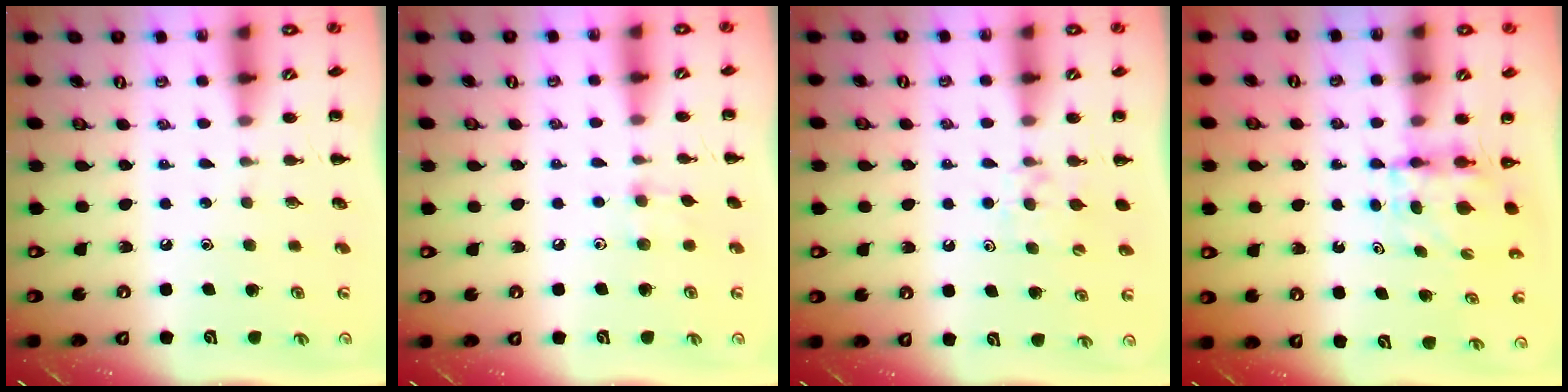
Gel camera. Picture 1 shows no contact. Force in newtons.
{"total": 4.8, "press": 4.6, "slide": 1.3}
{"total": 5.1, "press": 4.8, "slide": 1.6}
{"total": 3.9, "press": 3.9, "slide": 0.3}